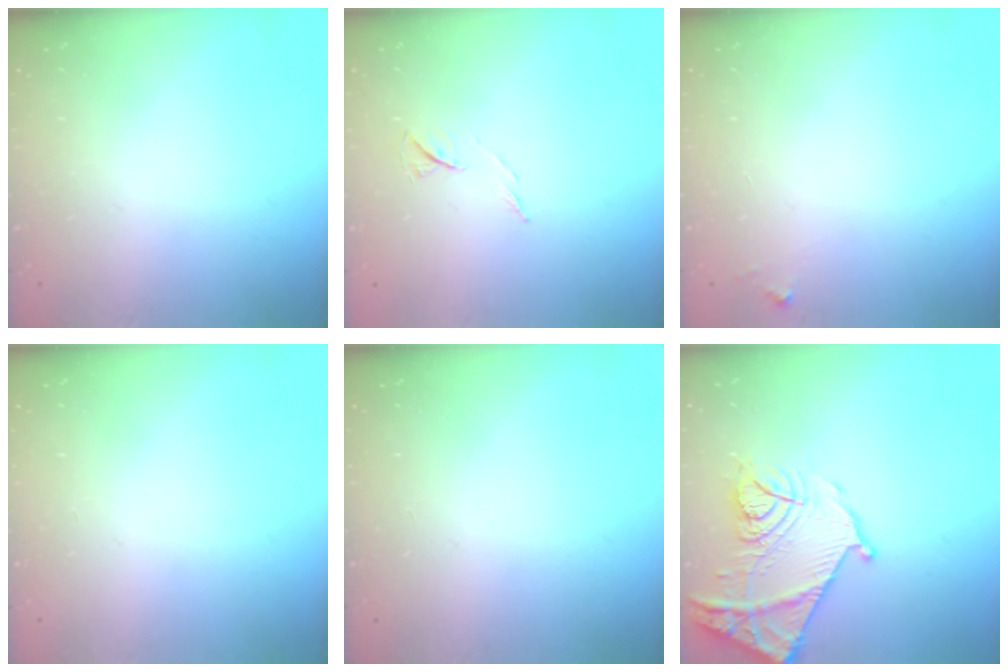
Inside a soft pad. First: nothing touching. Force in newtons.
{"total": 5.7, "press": 5.6, "slide": 1.2}
{"total": 2.8, "press": 2.8, "slide": 0.2}
{"total": 0.0}
{"total": 0.0}
{"total": 18.1, "press": 18.0, "slide": 1.6}